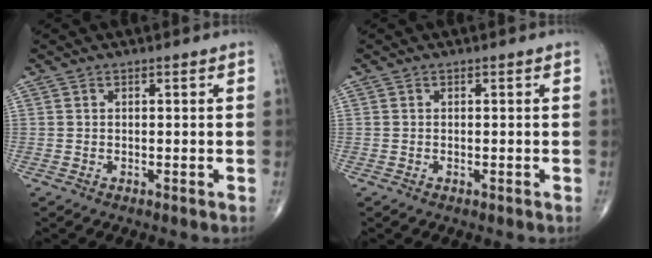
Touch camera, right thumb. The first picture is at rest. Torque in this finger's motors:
{"motor_torque": [-0.04, -0.14, -0.31, -0.27, -0.08]}